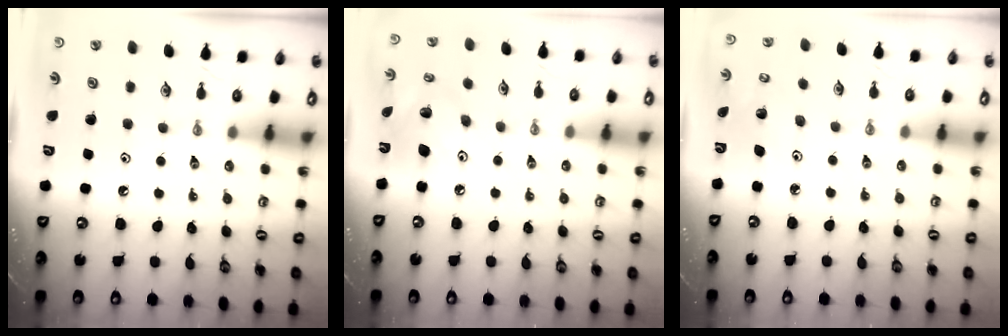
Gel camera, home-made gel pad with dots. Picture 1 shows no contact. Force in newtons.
{"total": 11.0, "press": 10.8, "slide": 2.1}
{"total": 2.5, "press": 2.5, "slide": 0.2}